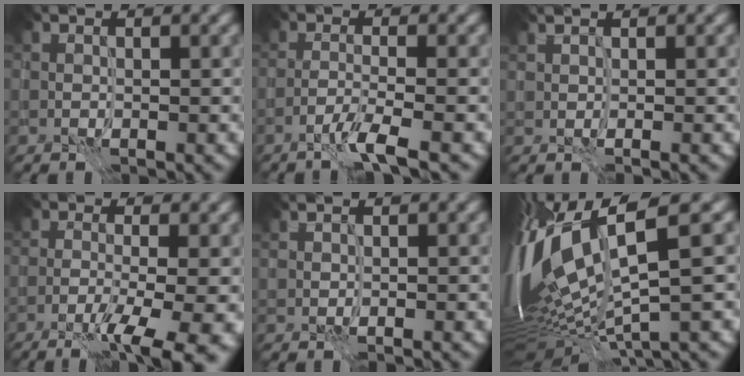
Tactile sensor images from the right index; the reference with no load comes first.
{"total": 2.6, "force": [-2.1, -0.2, 1.6], "torque": [-0.027, 0.008, -0.053]}
{"total": 2.5, "force": [1.4, 0.7, 1.9], "torque": [-0.017, 0.013, 0.004]}
{"total": 6.9, "force": [-3.7, 1.4, 5.6], "torque": [-0.073, -0.002, -0.057]}
{"total": 1.5, "force": [1.0, 0.4, 1.1], "torque": [-0.011, 0.004, 0.001]}
{"total": 12.5, "force": [1.9, 3.9, 11.7], "torque": [-0.259, 0.005, 0.058]}